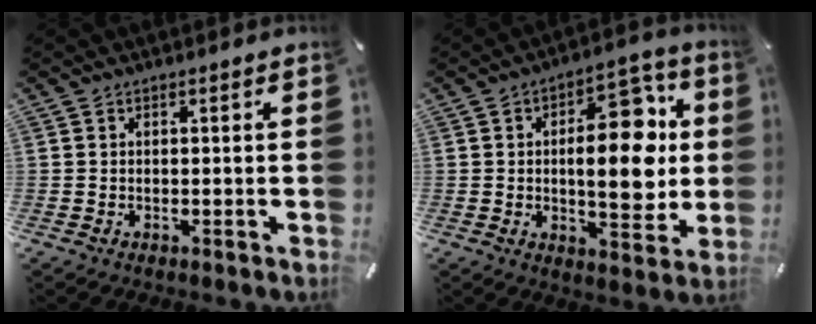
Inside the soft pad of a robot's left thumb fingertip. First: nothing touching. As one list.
[{"total": 17.9, "force": [1.9, 9.3, 15.2], "torque": [-0.178, -0.011, 0.027]}]